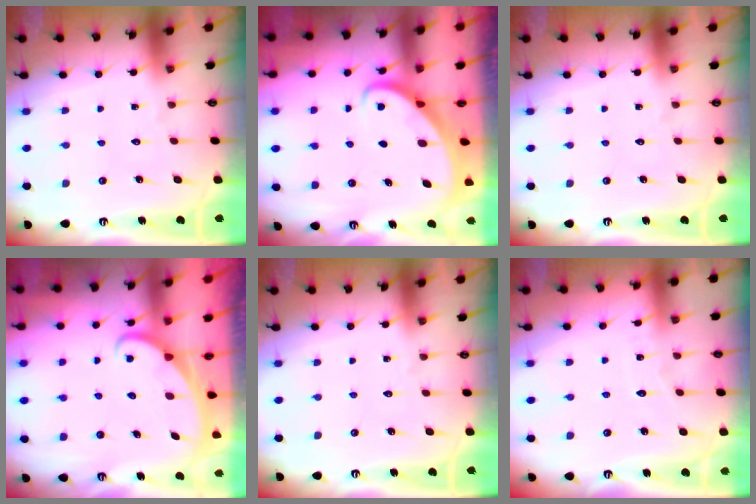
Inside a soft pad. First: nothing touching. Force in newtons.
{"total": 2.4, "press": 2.4, "slide": 0.3}
{"total": 0.0}
{"total": 2.1, "press": 2.1, "slide": 0.1}
{"total": 0.0}
{"total": 3.3, "press": 3.3, "slide": 0.3}